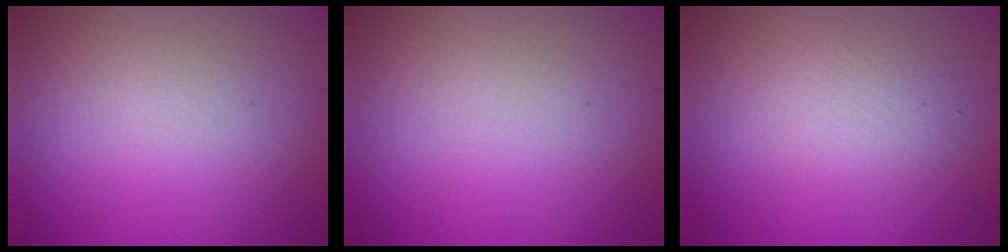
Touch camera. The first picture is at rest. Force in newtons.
{"total": 0.0}
{"total": 2.2, "press": 2.2, "slide": 0.2}